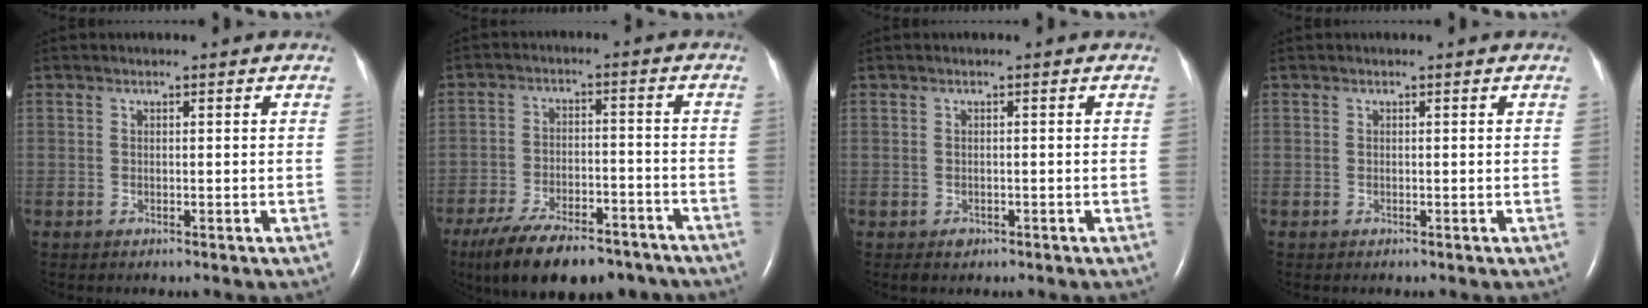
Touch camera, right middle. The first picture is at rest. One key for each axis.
{"total": 16.3, "fx": -12.6, "fy": 5.6, "fz": 8.6, "tx": -0.141, "ty": -0.002, "tz": -0.195}
{"total": 1.0, "fx": -0.6, "fy": 0.7, "fz": 0.5, "tx": -0.011, "ty": 0.000, "tz": -0.006}
{"total": 0.0}